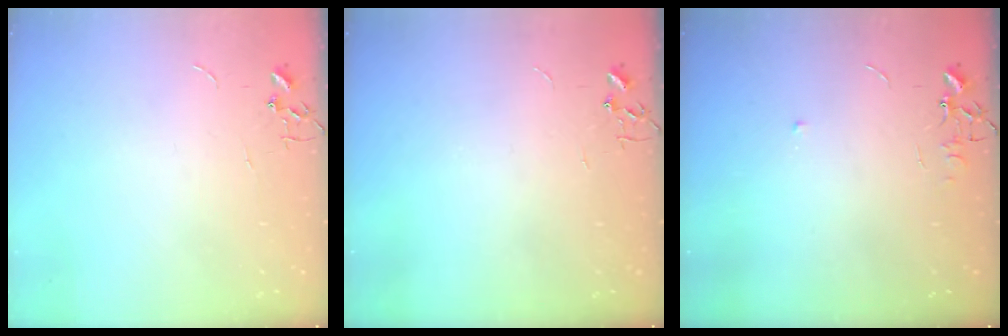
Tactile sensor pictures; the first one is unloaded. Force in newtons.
{"total": 0.0}
{"total": 4.7, "press": 4.6, "slide": 0.7}